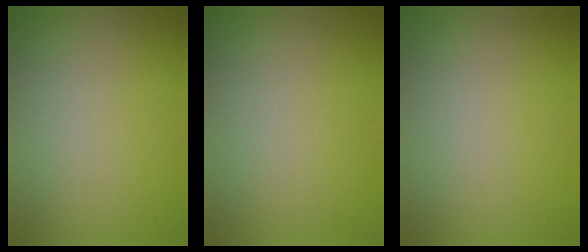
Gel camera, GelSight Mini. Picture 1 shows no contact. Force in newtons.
{"total": 0.0}
{"total": 0.0}